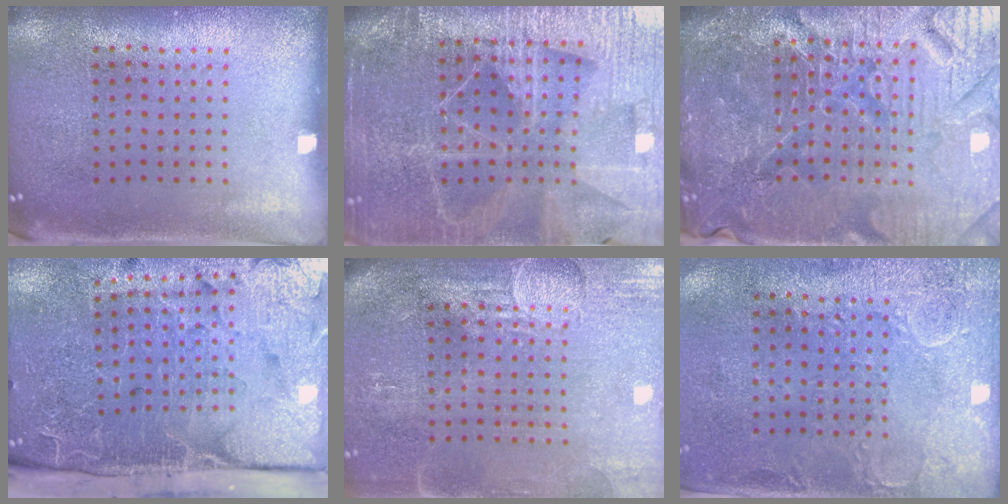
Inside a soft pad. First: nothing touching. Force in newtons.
{"total": 5.5, "press": 4.9, "slide": 2.6}
{"total": 6.2, "press": 5.7, "slide": 2.5}
{"total": 4.9, "press": 3.9, "slide": 3.0}
{"total": 3.7, "press": 3.4, "slide": 1.5}
{"total": 2.9, "press": 2.3, "slide": 1.8}